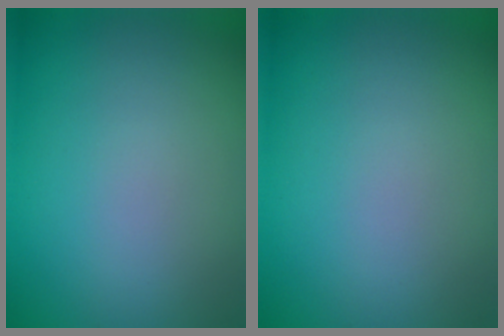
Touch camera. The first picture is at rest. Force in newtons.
{"total": 0.0}